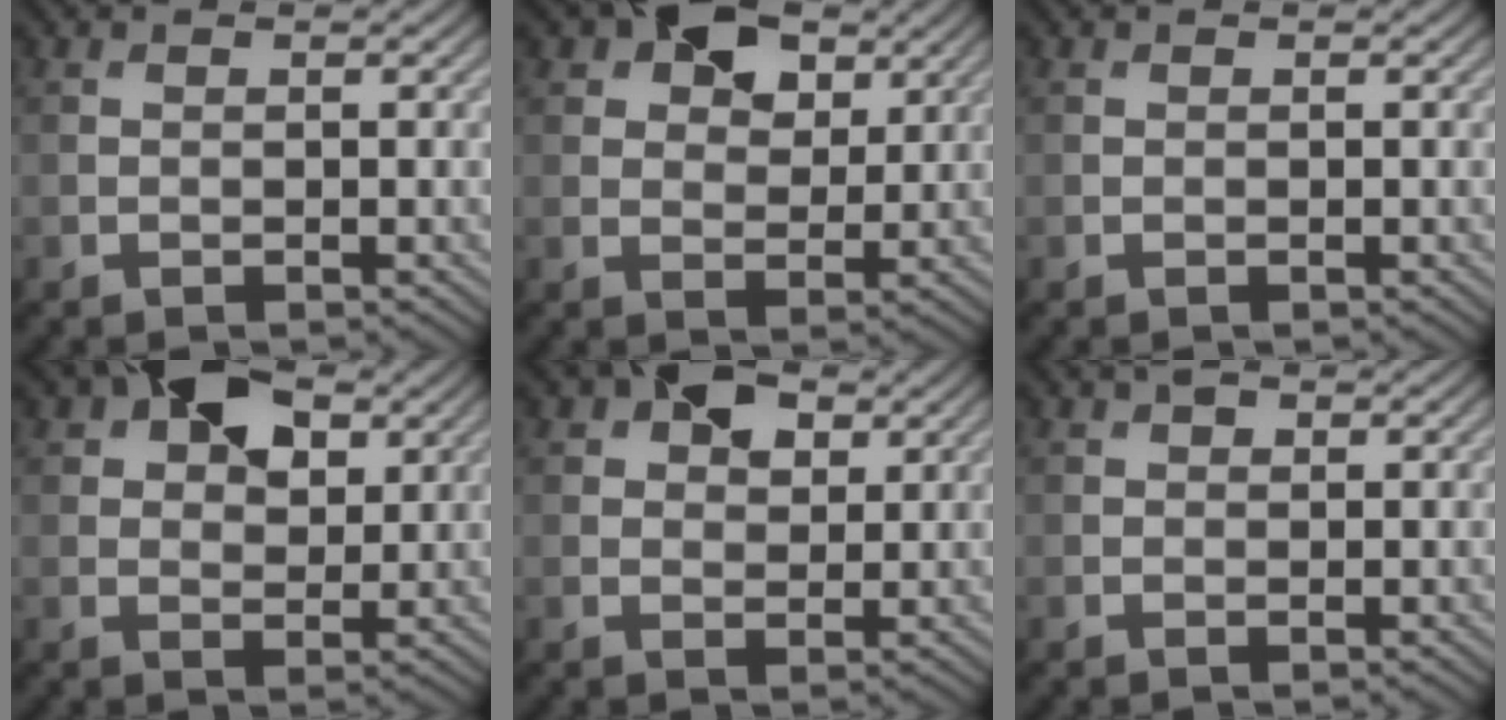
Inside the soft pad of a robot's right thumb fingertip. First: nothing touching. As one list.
[{"total": 7.5, "force": [4.0, 4.6, 4.4], "torque": [-0.078, 0.004, 0.064]}, {"total": 0.0}, {"total": 9.1, "force": [4.3, 5.4, 5.9], "torque": [-0.103, 0.012, 0.067]}, {"total": 5.8, "force": [3.0, 3.6, 3.5], "torque": [-0.053, 0.005, 0.046]}, {"total": 1.1, "force": [0.6, 0.7, 0.6], "torque": [-0.009, 0.001, 0.010]}]